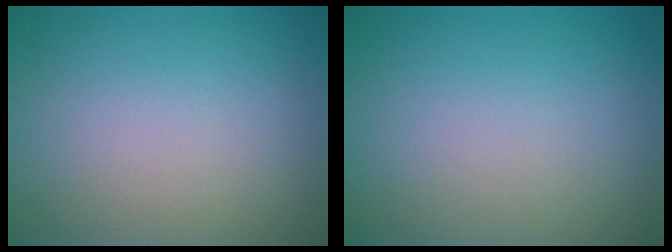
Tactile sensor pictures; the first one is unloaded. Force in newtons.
{"total": 0.0}